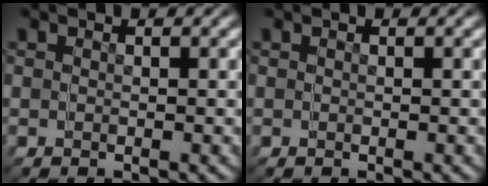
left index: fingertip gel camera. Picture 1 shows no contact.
{"total": 0.0}